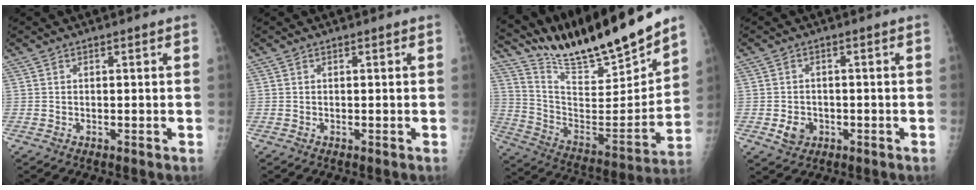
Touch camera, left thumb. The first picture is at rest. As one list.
[{"total": 0.0}, {"total": 22.8, "force": [20.3, 2.6, 10.0], "torque": [-0.140, -0.120, 0.346]}, {"total": 3.8, "force": [-1.1, 3.2, 1.7], "torque": [-0.018, 0.003, -0.013]}]